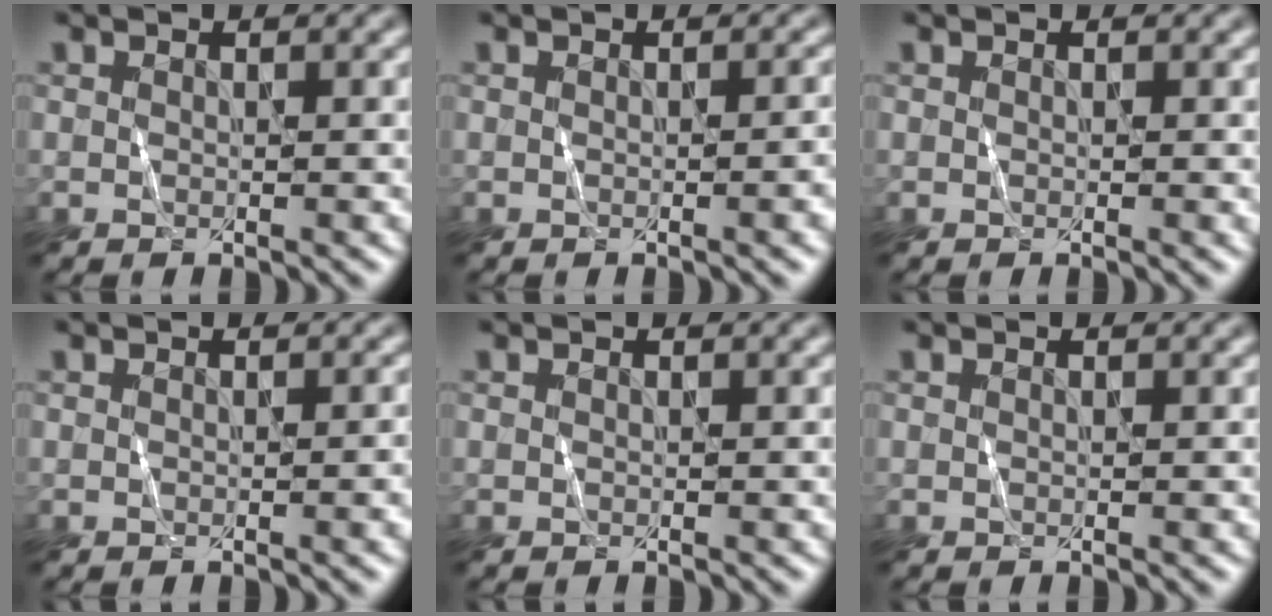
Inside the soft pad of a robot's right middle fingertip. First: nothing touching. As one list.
[{"total": 2.2, "force": [-0.8, 0.7, 2.0], "torque": [-0.020, 0.001, -0.012]}, {"total": 0.0}, {"total": 1.5, "force": [-0.5, 0.4, 1.4], "torque": [-0.017, 0.000, -0.010]}, {"total": 0.0}, {"total": 0.0}]